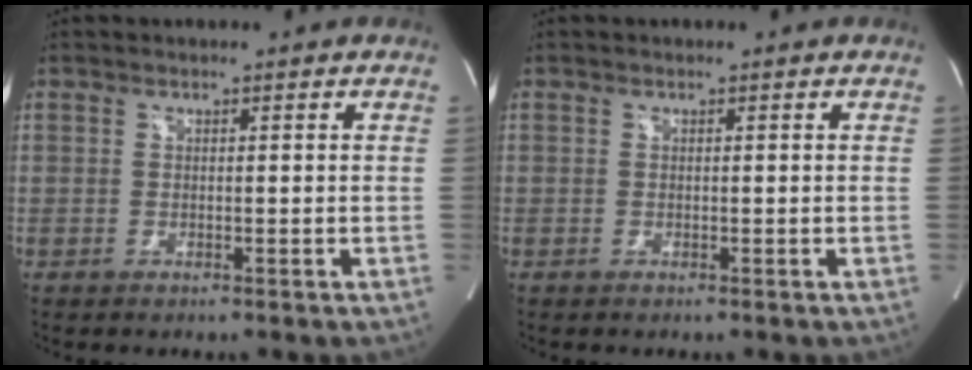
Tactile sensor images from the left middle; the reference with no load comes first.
{"total": 0.0}